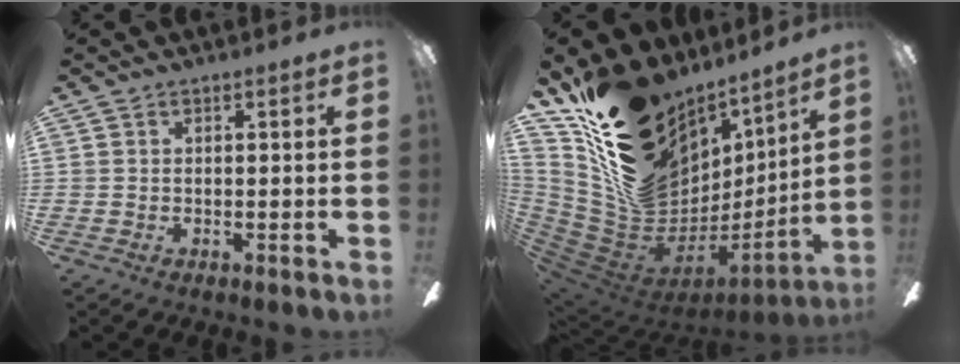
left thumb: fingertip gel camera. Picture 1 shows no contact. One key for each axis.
{"total": 21.8, "fx": 12.9, "fy": 14.3, "fz": 10.0, "tx": -0.142, "ty": -0.111, "tz": 0.272}